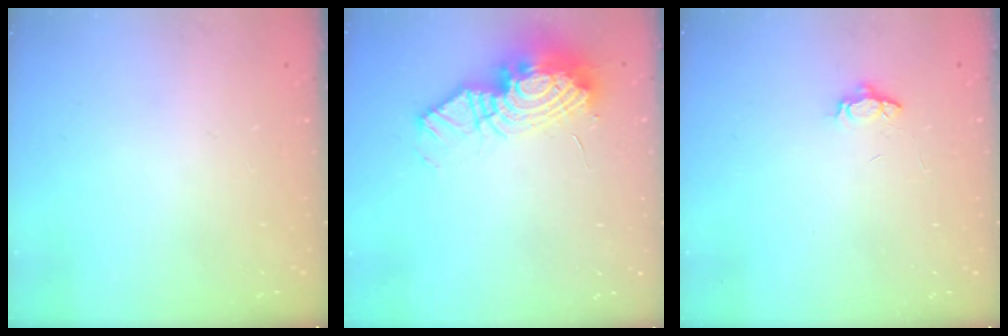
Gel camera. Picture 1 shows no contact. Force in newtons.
{"total": 15.1, "press": 15.0, "slide": 1.1}
{"total": 3.5, "press": 3.5, "slide": 0.4}